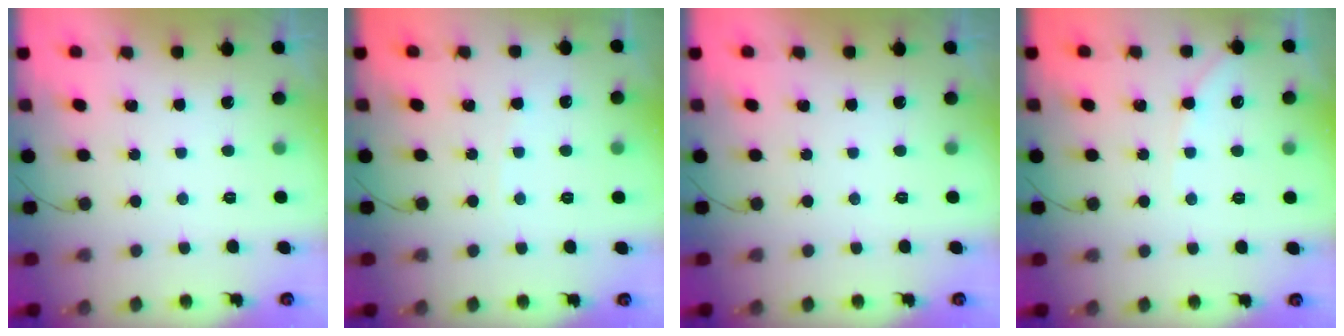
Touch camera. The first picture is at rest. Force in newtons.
{"total": 1.8, "press": 1.8, "slide": 0.2}
{"total": 0.0}
{"total": 6.7, "press": 6.6, "slide": 0.9}